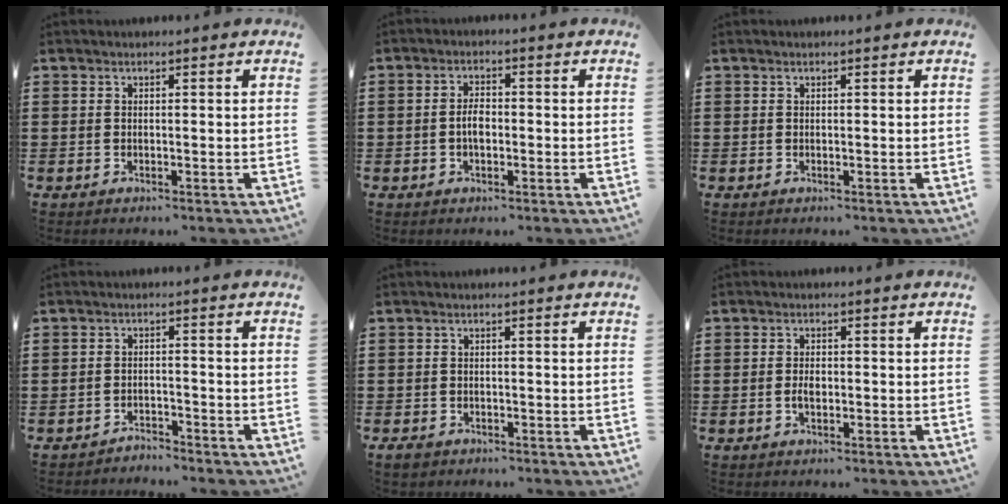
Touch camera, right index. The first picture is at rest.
{"total": 2.7, "force": [-0.5, 1.3, 2.3], "torque": [-0.053, -0.002, -0.011]}
{"total": 0.0}
{"total": 2.4, "force": [-2.3, 0.2, -0.2], "torque": [-0.005, 0.003, -0.052]}
{"total": 1.1, "force": [-0.9, 0.6, 0.3], "torque": [-0.009, 0.001, -0.019]}
{"total": 2.2, "force": [-0.5, 1.1, 1.8], "torque": [-0.034, 0.003, -0.010]}